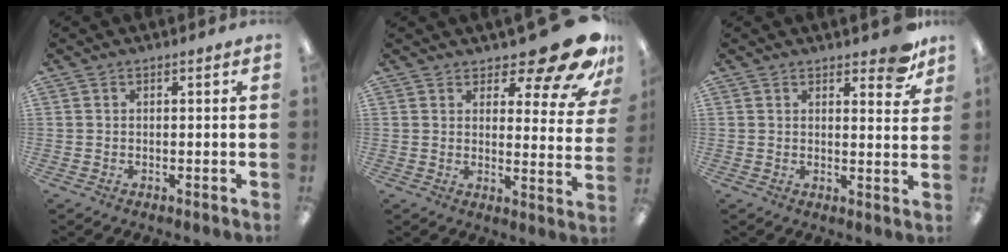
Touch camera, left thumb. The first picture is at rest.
{"total": 14.1, "force": [10.4, 4.4, 8.5], "torque": [-0.105, -0.078, 0.172]}
{"total": 6.0, "force": [4.6, 2.4, 3.1], "torque": [-0.024, -0.027, 0.075]}